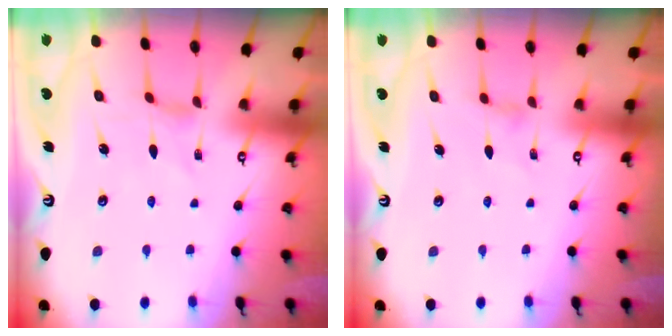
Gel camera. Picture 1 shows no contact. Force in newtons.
{"total": 1.2, "press": 1.1, "slide": 0.3}